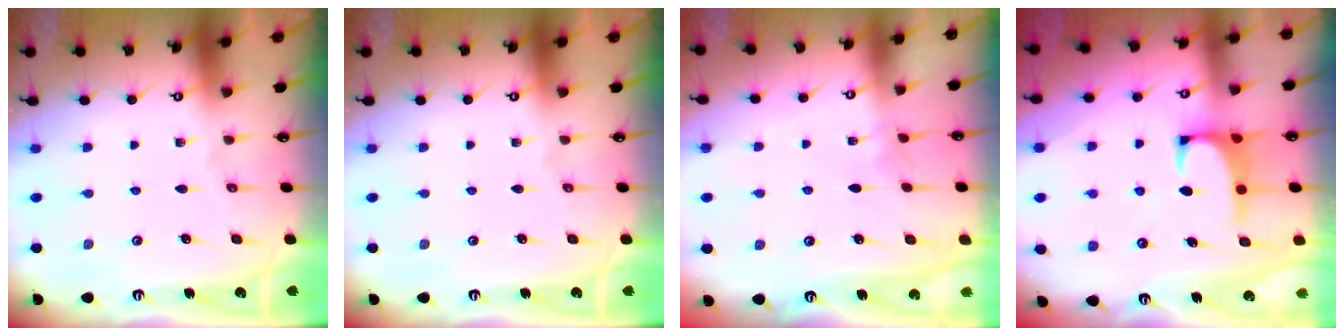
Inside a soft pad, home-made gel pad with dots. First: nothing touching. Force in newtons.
{"total": 0.0}
{"total": 2.7, "press": 2.7, "slide": 0.3}
{"total": 1.2, "press": 1.1, "slide": 0.5}